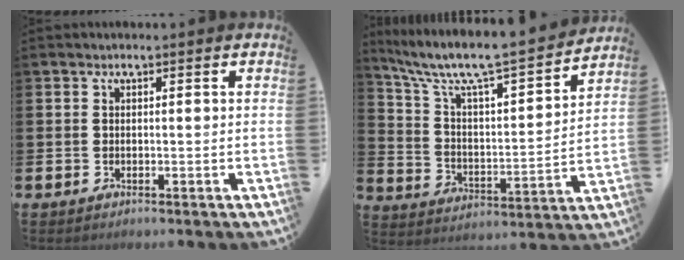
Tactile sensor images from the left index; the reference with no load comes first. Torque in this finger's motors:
{"motor_torque": [0.80, -1.34, 0.75, 0.21]}